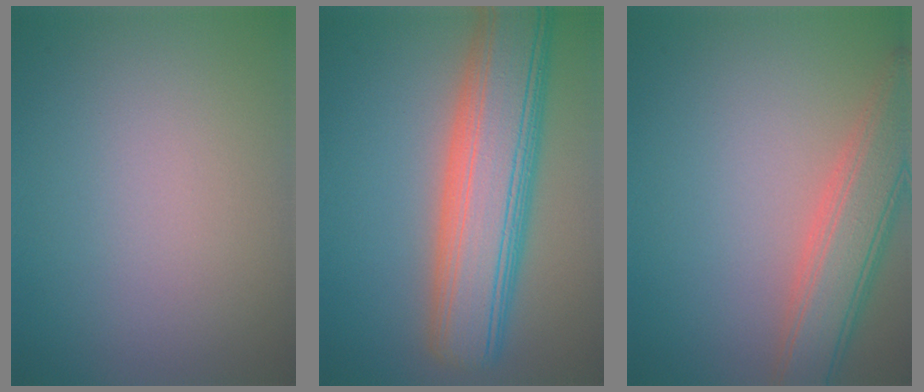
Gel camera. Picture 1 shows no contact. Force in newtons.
{"total": 10.0, "press": 10.0, "slide": 0.8}
{"total": 6.1, "press": 6.1, "slide": 0.3}